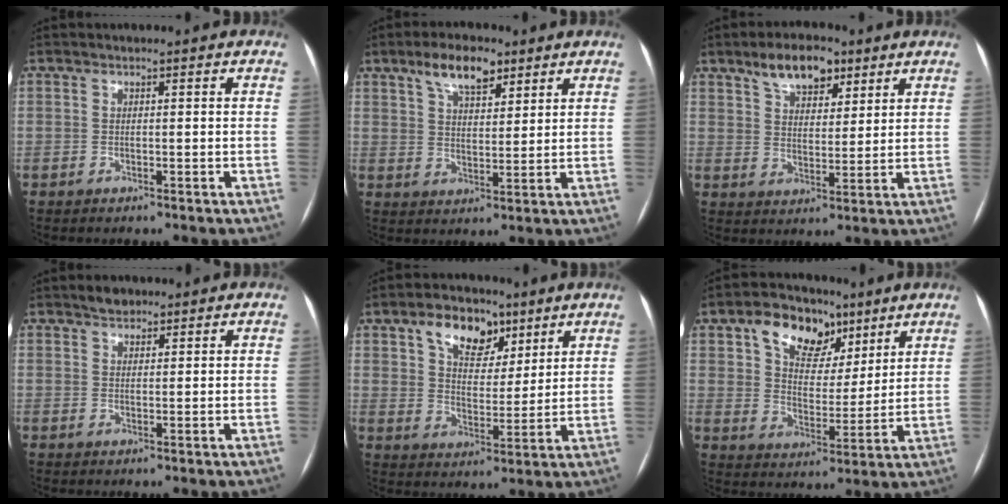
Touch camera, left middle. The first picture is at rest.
{"total": 7.6, "force": [5.0, 3.1, 4.9], "torque": [-0.088, 0.014, 0.088]}
{"total": 8.4, "force": [5.5, 4.0, 5.0], "torque": [-0.083, 0.015, 0.096]}
{"total": 2.0, "force": [1.5, 1.1, 0.6], "torque": [-0.010, 0.005, 0.023]}
{"total": 9.2, "force": [5.3, 5.5, 5.0], "torque": [-0.083, 0.021, 0.093]}
{"total": 11.7, "force": [6.9, 7.3, 6.1], "torque": [-0.102, 0.026, 0.119]}